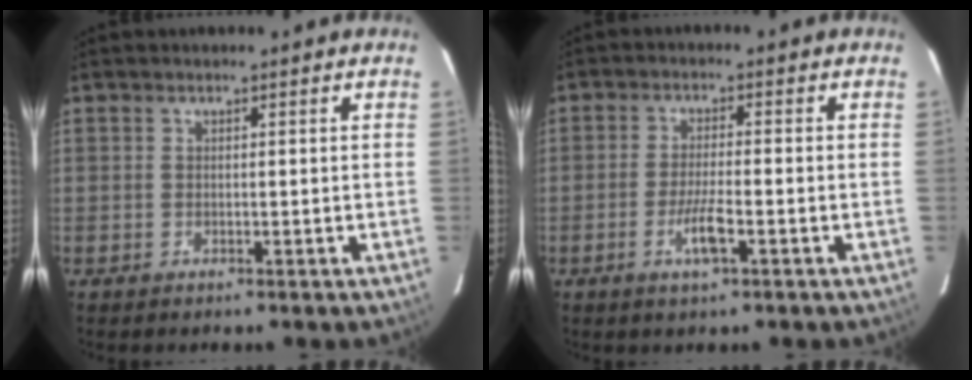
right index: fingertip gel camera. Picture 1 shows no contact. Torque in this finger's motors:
{"motor_torque": [0.71, -0.34, 0.41, 0.08]}